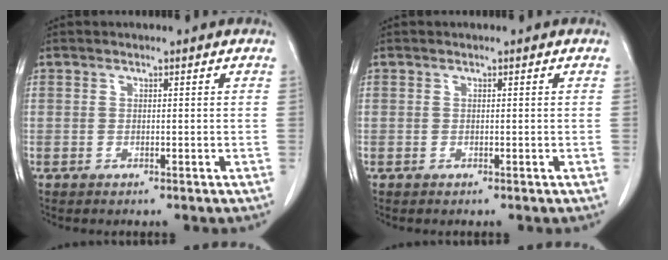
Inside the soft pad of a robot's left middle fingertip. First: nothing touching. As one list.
[{"total": 0.0}]